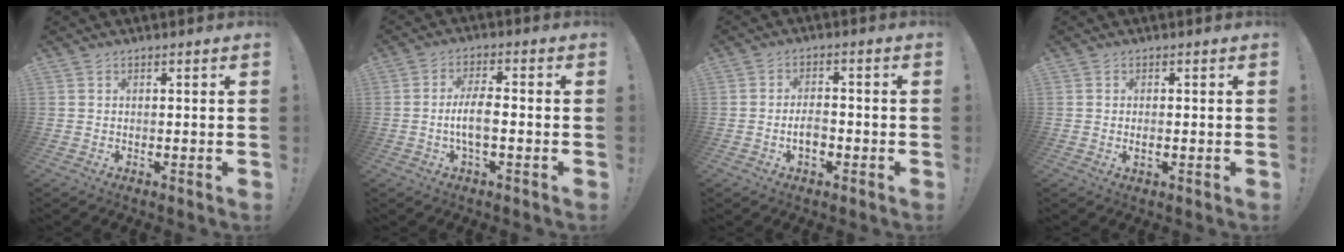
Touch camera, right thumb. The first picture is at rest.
{"total": 6.8, "force": [-1.6, 2.0, 6.3], "torque": [-0.127, 0.002, -0.032]}
{"total": 5.1, "force": [-1.8, 2.7, 3.9], "torque": [-0.064, 0.006, -0.032]}
{"total": 1.3, "force": [-0.2, 0.2, 1.3], "torque": [-0.016, -0.003, -0.006]}